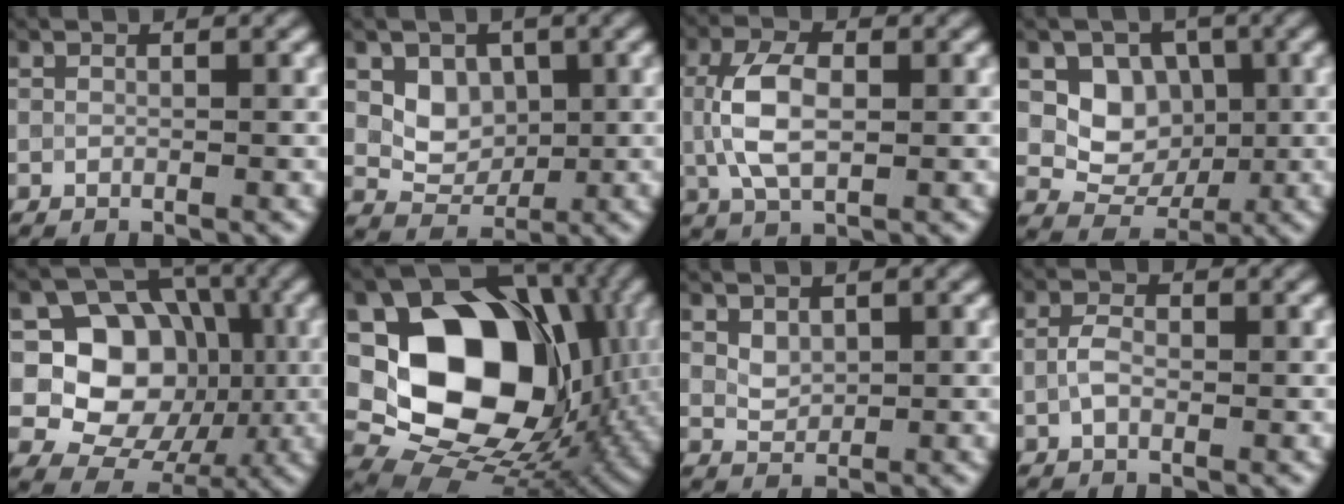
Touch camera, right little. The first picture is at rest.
{"total": 3.3, "force": [1.2, 2.5, 1.7], "torque": [-0.021, -0.009, 0.024]}
{"total": 5.6, "force": [1.0, 3.1, 4.5], "torque": [-0.093, -0.002, 0.019]}
{"total": 4.4, "force": [0.9, 3.7, 2.2], "torque": [-0.023, -0.007, 0.017]}
{"total": 10.8, "force": [0.0, 9.2, 5.6], "torque": [-0.073, 0.001, -0.027]}
{"total": 14.5, "force": [1.6, 10.9, 9.4], "torque": [-0.131, -0.021, 0.026]}
{"total": 2.1, "force": [1.0, 1.3, 1.2], "torque": [-0.022, -0.003, 0.023]}
{"total": 1.4, "force": [-0.1, 0.8, 1.1], "torque": [-0.024, 0.004, -0.007]}